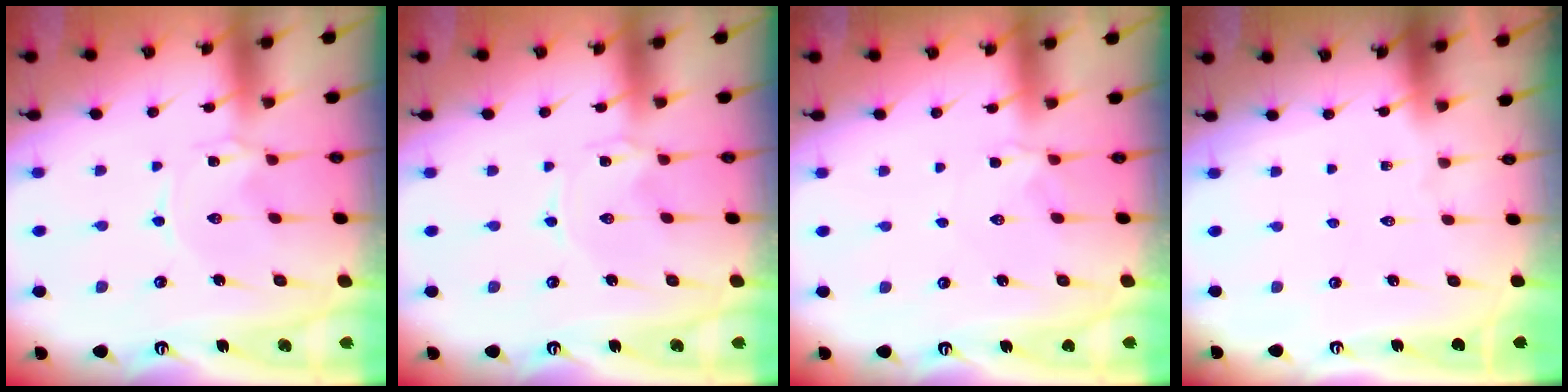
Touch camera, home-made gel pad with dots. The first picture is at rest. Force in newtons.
{"total": 0.0}
{"total": 2.3, "press": 2.3, "slide": 0.5}
{"total": 0.0}